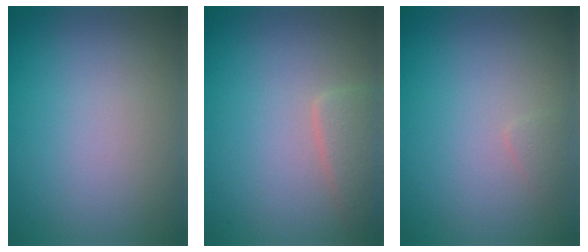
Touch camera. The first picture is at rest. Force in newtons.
{"total": 2.0, "press": 2.0, "slide": 0.2}
{"total": 0.7, "press": 0.7, "slide": 0.0}